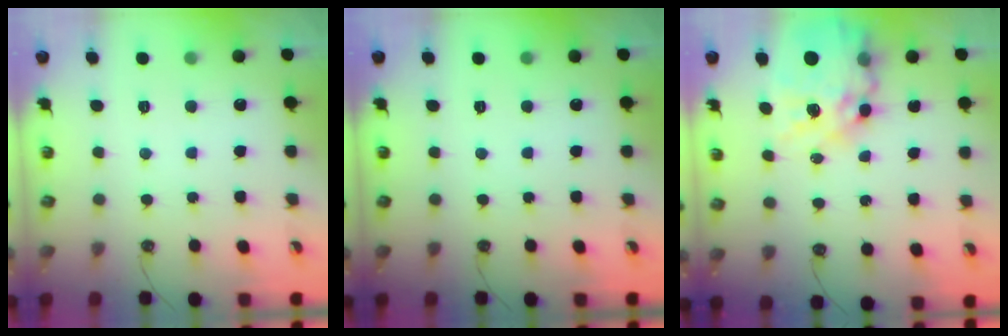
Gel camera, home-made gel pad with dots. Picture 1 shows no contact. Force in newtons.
{"total": 0.0}
{"total": 20.4, "press": 20.3, "slide": 2.1}